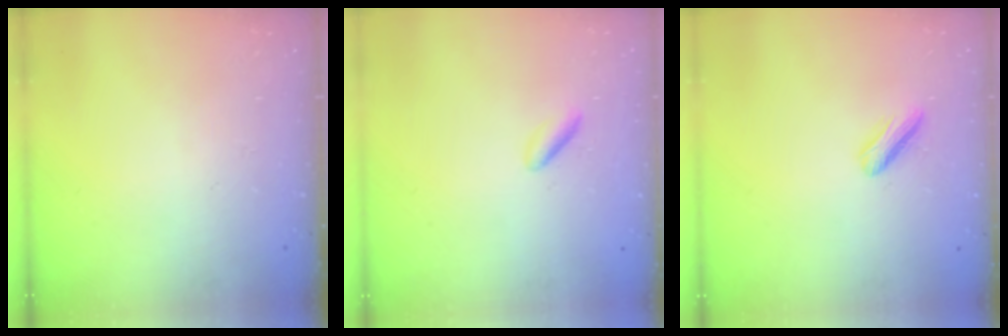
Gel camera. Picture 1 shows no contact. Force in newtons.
{"total": 1.6, "press": 1.4, "slide": 0.7}
{"total": 3.7, "press": 3.7, "slide": 0.3}